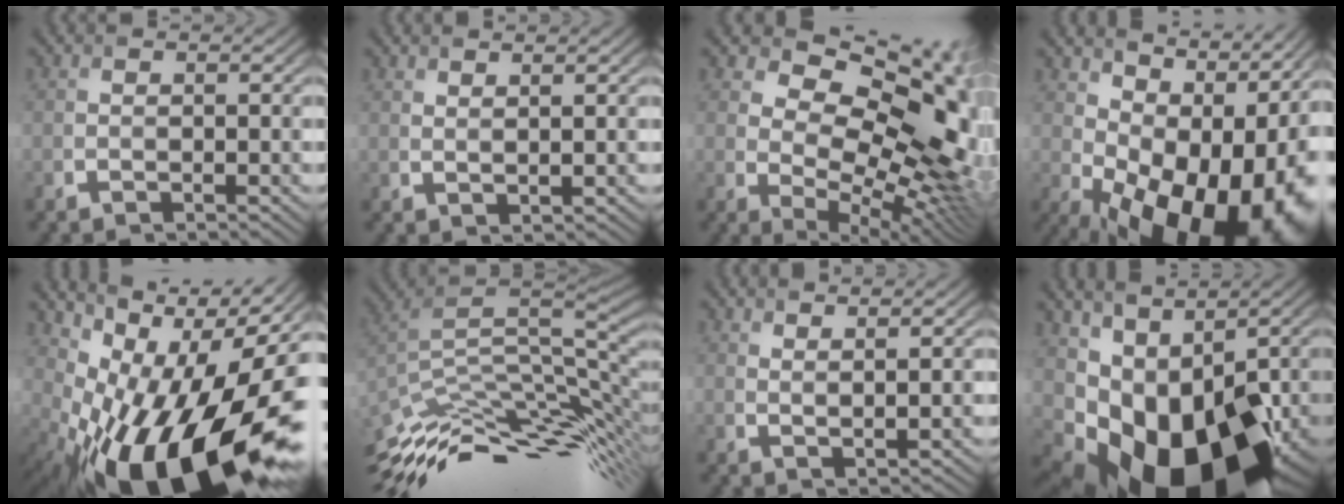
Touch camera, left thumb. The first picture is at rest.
{"total": 1.5, "force": [1.5, 0.0, 0.3], "torque": [-0.003, -0.002, 0.029]}
{"total": 15.5, "force": [5.4, 8.6, 11.7], "torque": [-0.175, 0.019, 0.077]}
{"total": 17.3, "force": [-0.5, 10.3, 13.9], "torque": [-0.145, -0.011, 0.024]}
{"total": 18.0, "force": [-4.4, 8.3, 15.4], "torque": [-0.234, 0.007, -0.089]}
{"total": 12.4, "force": [-5.8, 3.9, 10.2], "torque": [-0.212, -0.002, -0.108]}
{"total": 3.0, "force": [2.6, 0.3, 1.4], "torque": [-0.013, -0.011, 0.048]}
{"total": 14.9, "force": [-1.0, 9.7, 11.2], "torque": [-0.196, -0.035, 0.020]}